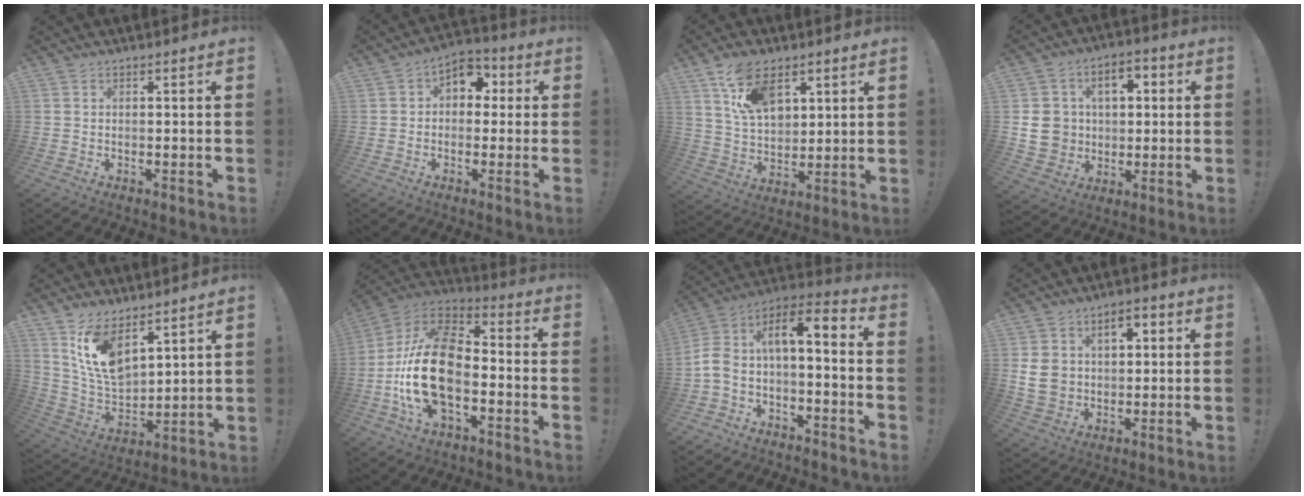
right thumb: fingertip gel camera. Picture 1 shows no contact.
{"total": 6.5, "force": [0.4, 5.7, 3.2], "torque": [-0.031, 0.007, 0.010]}
{"total": 14.2, "force": [7.6, 8.6, 8.3], "torque": [-0.136, -0.026, 0.145]}
{"total": 13.9, "force": [0.4, 12.6, 5.8], "torque": [-0.077, 0.012, 0.018]}
{"total": 13.1, "force": [8.6, 7.0, 7.0], "torque": [-0.144, -0.060, 0.166]}
{"total": 23.0, "force": [-5.0, 13.5, 18.0], "torque": [-0.356, 0.036, -0.078]}
{"total": 8.4, "force": [-0.9, 3.7, 7.5], "torque": [-0.130, -0.005, -0.018]}
{"total": 12.0, "force": [1.8, 10.1, 6.2], "torque": [-0.090, -0.001, 0.038]}